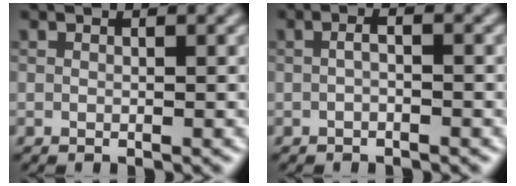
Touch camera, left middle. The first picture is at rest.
{"total": 0.9, "force": [-0.5, 0.0, 0.7], "torque": [-0.021, -0.006, -0.011]}